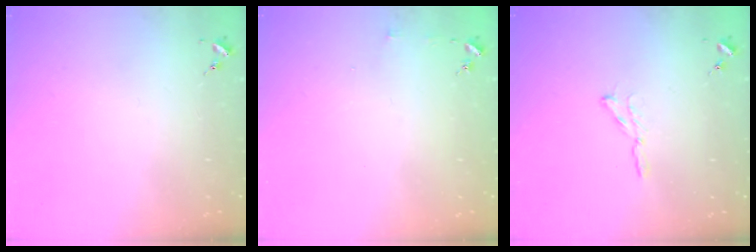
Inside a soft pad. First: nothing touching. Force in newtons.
{"total": 3.0, "press": 3.0, "slide": 0.3}
{"total": 2.9, "press": 2.9, "slide": 0.3}